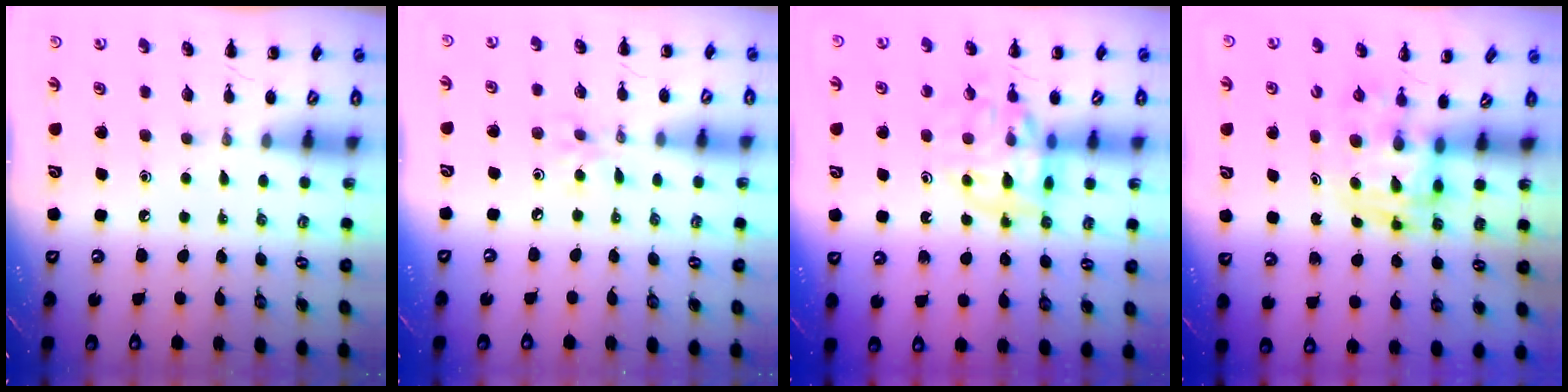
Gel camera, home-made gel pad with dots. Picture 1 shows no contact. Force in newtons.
{"total": 3.5, "press": 3.4, "slide": 0.9}
{"total": 12.5, "press": 12.1, "slide": 3.0}
{"total": 3.6, "press": 3.6, "slide": 0.5}